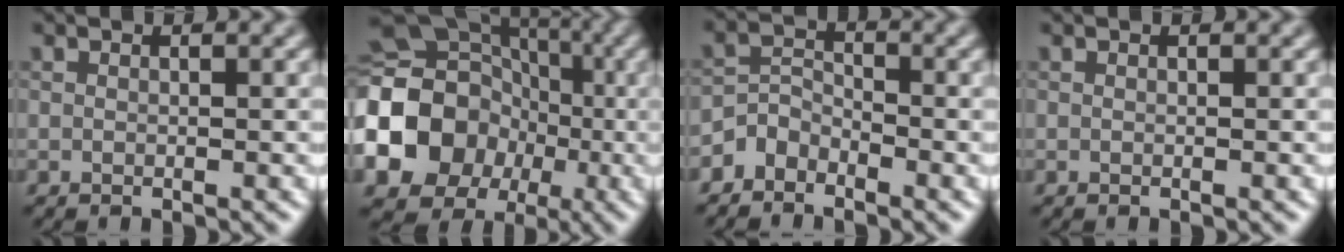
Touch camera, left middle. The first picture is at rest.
{"total": 16.2, "force": [-3.4, 13.9, 7.7], "torque": [-0.167, -0.012, -0.083]}
{"total": 2.2, "force": [-1.8, 1.2, 0.5], "torque": [-0.005, 0.013, -0.042]}
{"total": 0.0}